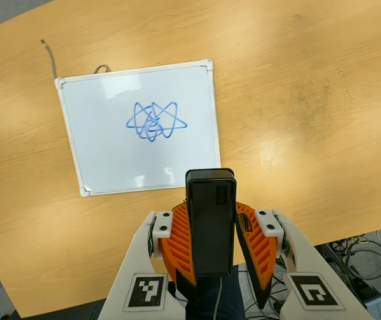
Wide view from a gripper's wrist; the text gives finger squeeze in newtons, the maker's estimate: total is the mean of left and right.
{"total": 6.2, "left": 5.8, "right": 6.6}